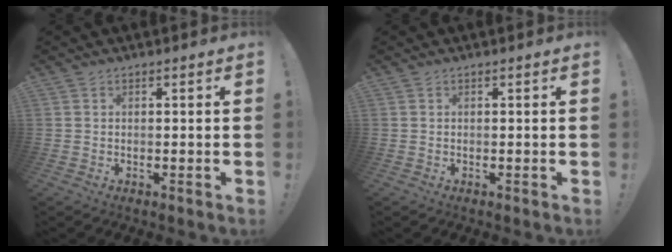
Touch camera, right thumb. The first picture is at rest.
{"total": 0.0}